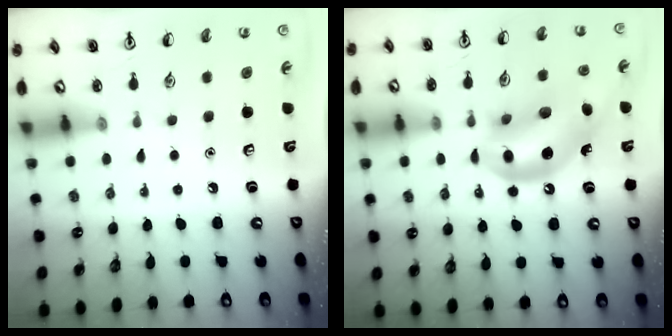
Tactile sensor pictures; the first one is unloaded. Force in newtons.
{"total": 14.1, "press": 13.4, "slide": 4.2}